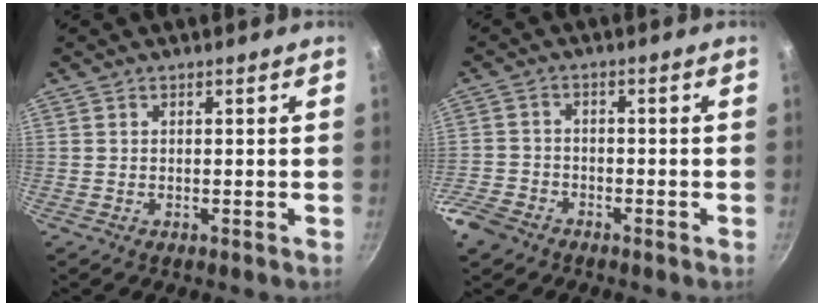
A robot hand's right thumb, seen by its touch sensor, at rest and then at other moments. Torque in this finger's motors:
{"motor_torque": [1.15, 0.09, -0.14, -0.35, 0.03]}